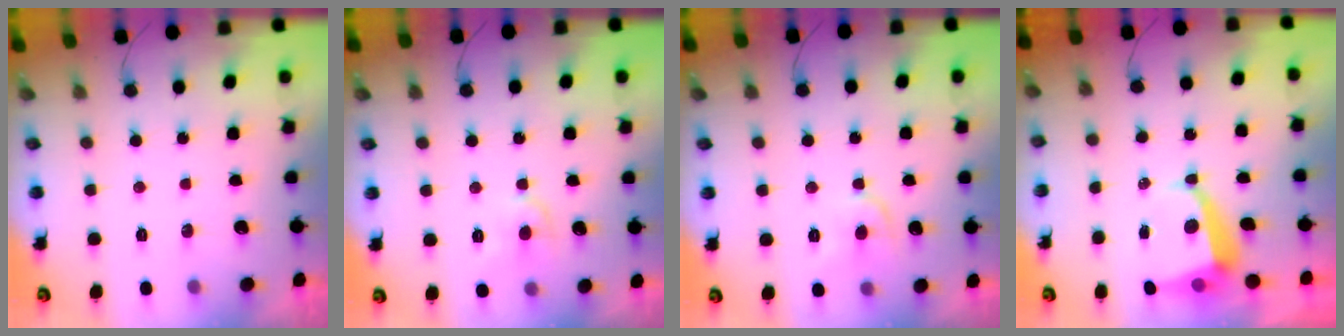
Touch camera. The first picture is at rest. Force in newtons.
{"total": 6.3, "press": 6.3, "slide": 0.6}
{"total": 7.5, "press": 7.4, "slide": 1.0}
{"total": 6.1, "press": 6.1, "slide": 0.7}